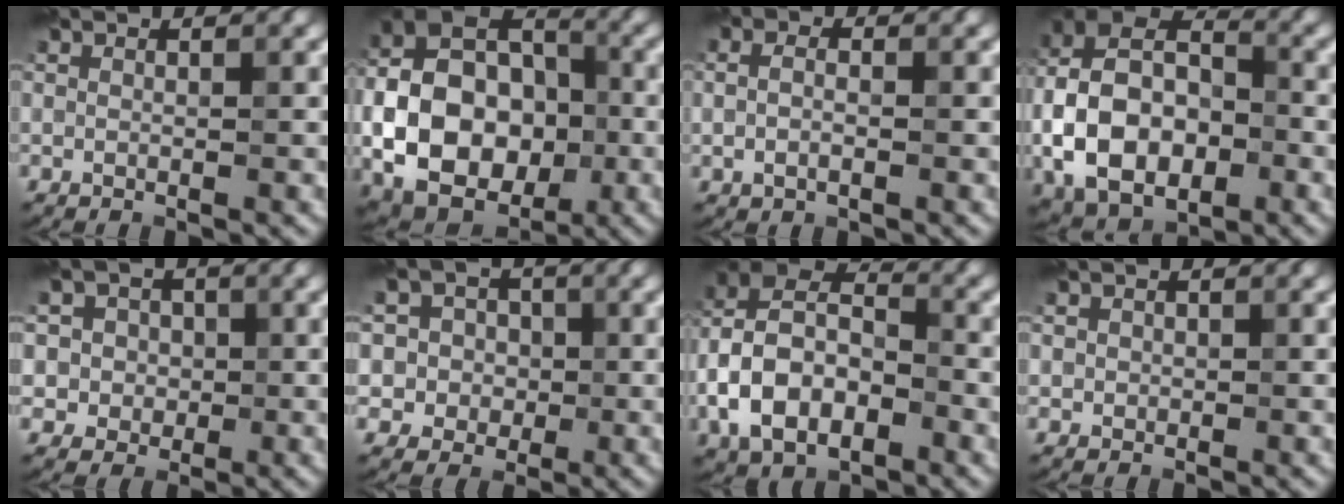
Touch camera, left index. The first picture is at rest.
{"total": 13.1, "force": [-2.8, 9.5, 8.6], "torque": [-0.169, -0.005, -0.055]}
{"total": 1.9, "force": [-0.1, 1.1, 1.6], "torque": [-0.038, 0.003, -0.001]}
{"total": 12.1, "force": [-2.8, 8.2, 8.4], "torque": [-0.184, 0.008, -0.064]}
{"total": 5.1, "force": [1.3, 4.6, 1.7], "torque": [-0.021, 0.021, 0.004]}
{"total": 6.0, "force": [1.4, 5.5, 1.8], "torque": [-0.028, 0.030, -0.002]}
{"total": 9.4, "force": [-2.8, 6.3, 6.5], "torque": [-0.136, 0.010, -0.066]}
{"total": 0.9, "force": [0.1, 0.9, 0.2], "torque": [0.004, 0.000, 0.003]}